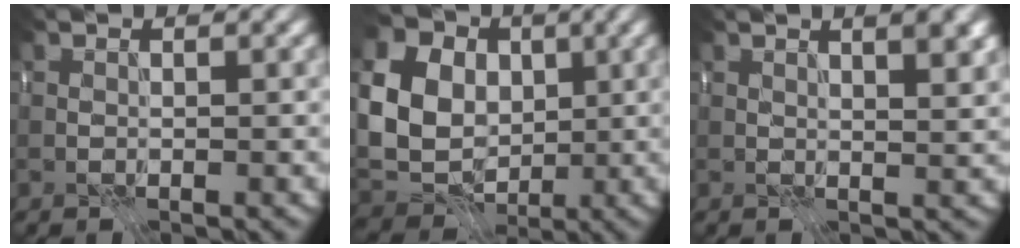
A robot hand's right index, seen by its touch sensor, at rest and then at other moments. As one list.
[{"total": 14.1, "force": [2.8, 11.6, 7.4], "torque": [-0.179, 0.022, 0.041]}, {"total": 4.8, "force": [2.5, 1.7, 3.7], "torque": [-0.035, 0.017, 0.021]}]